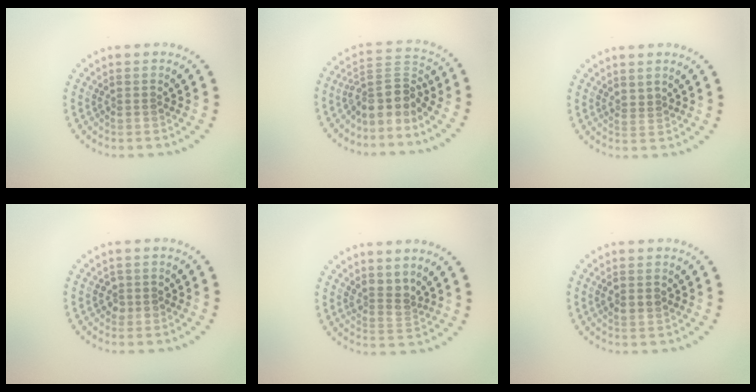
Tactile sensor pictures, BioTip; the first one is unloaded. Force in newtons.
{"total": 3.9, "press": 2.9, "slide": 2.6}
{"total": 0.6, "press": 0.3, "slide": 0.5}
{"total": 1.2, "press": 1.1, "slide": 0.3}
{"total": 2.1, "press": 1.5, "slide": 1.4}
{"total": 1.4, "press": 1.4, "slide": 0.1}